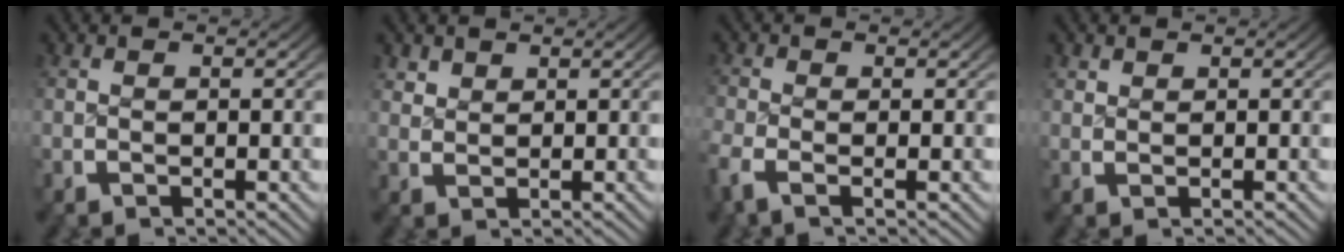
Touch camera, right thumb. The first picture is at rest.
{"total": 1.4, "force": [1.3, 0.5, 0.2], "torque": [0.002, -0.001, 0.032]}
{"total": 2.1, "force": [-1.2, 1.0, 1.5], "torque": [-0.043, -0.010, -0.023]}
{"total": 0.7, "force": [0.7, 0.1, 0.0], "torque": [0.004, -0.001, 0.018]}